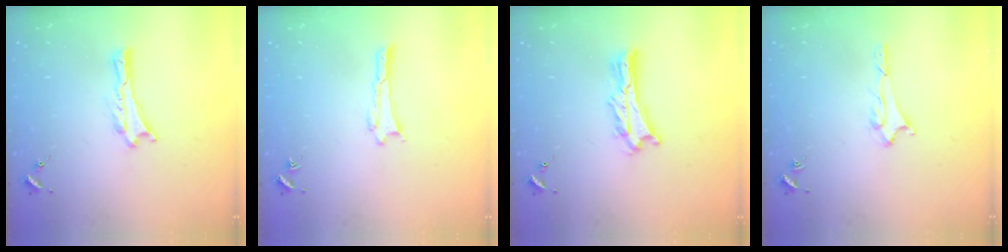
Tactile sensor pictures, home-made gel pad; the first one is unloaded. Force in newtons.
{"total": 0.0}
{"total": 2.7, "press": 2.7, "slide": 0.3}
{"total": 1.6, "press": 1.6, "slide": 0.2}